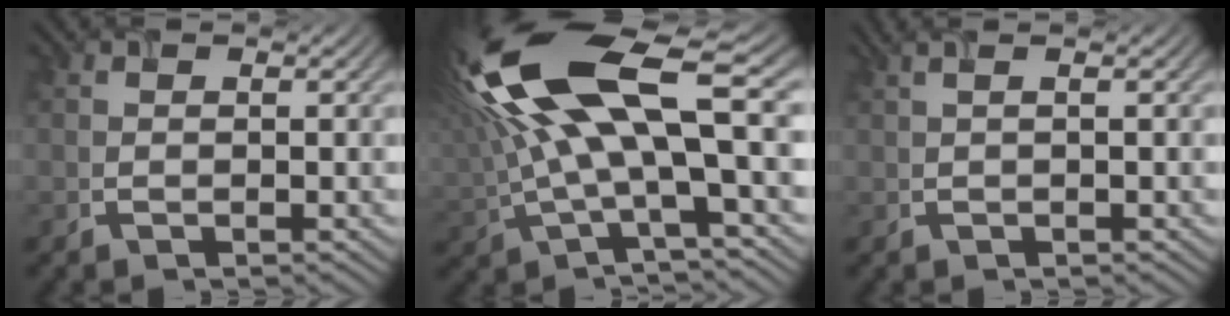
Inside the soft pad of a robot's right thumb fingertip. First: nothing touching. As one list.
[{"total": 18.3, "force": [5.2, 6.7, 16.2], "torque": [-0.339, -0.013, 0.107]}, {"total": 2.2, "force": [0.8, 0.6, 2.0], "torque": [-0.022, 0.007, -0.004]}]